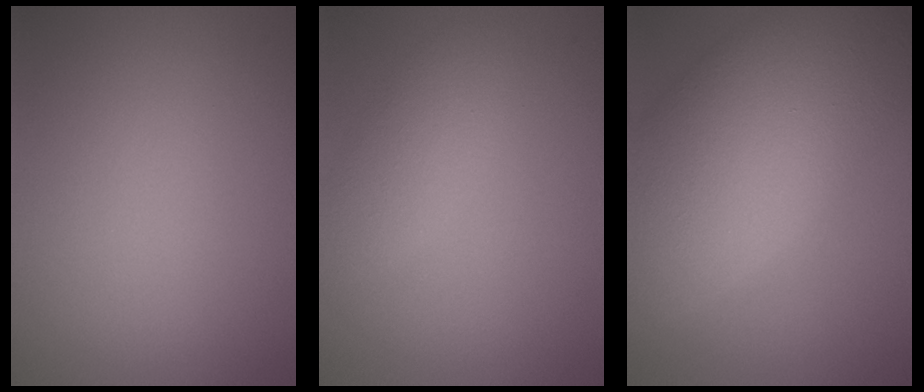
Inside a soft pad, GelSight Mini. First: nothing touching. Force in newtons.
{"total": 2.6, "press": 2.6, "slide": 0.2}
{"total": 12.2, "press": 12.2, "slide": 0.9}